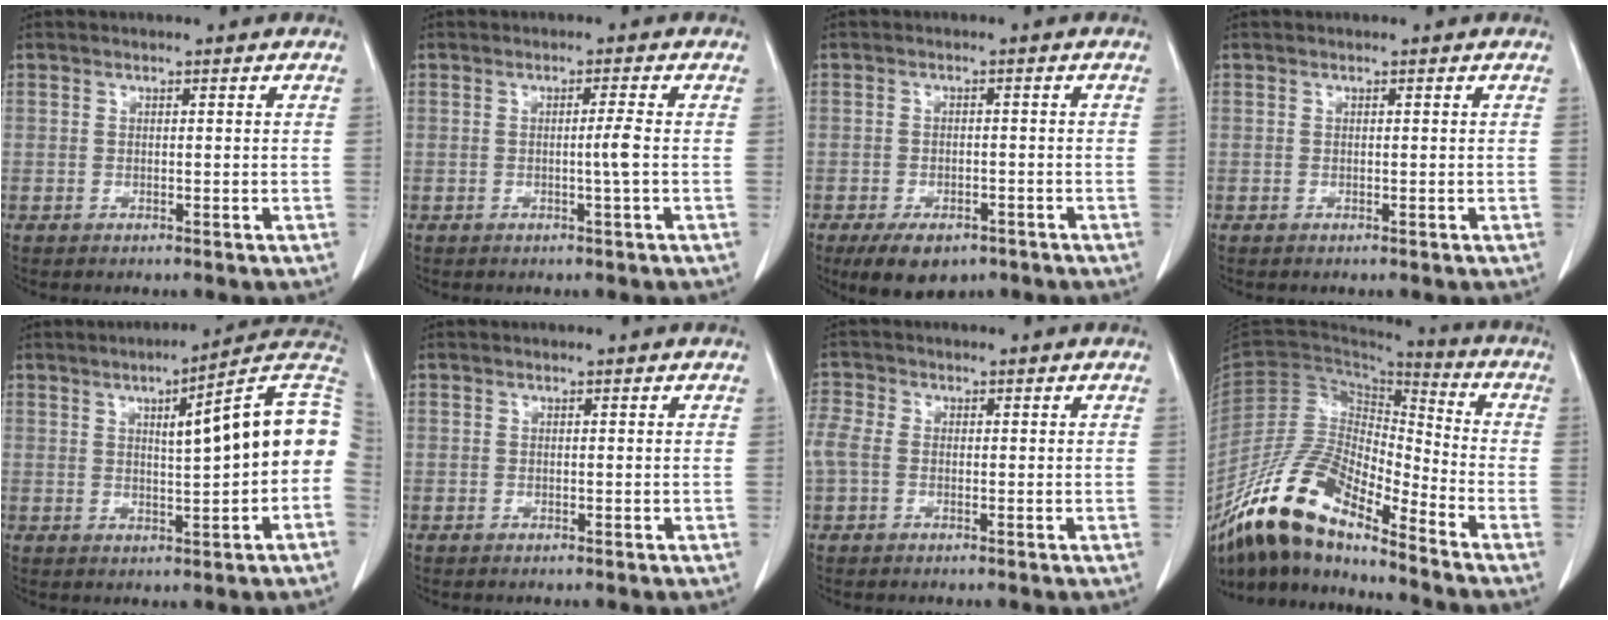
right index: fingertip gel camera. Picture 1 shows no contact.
{"total": 2.2, "force": [-0.4, -0.7, 2.0], "torque": [-0.033, -0.002, -0.007]}
{"total": 7.0, "force": [-4.8, 3.6, 3.6], "torque": [-0.057, -0.003, -0.070]}
{"total": 0.0}
{"total": 13.1, "force": [1.2, 1.2, 12.9], "torque": [-0.172, 0.030, 0.013]}
{"total": 0.0}
{"total": 4.7, "force": [-0.2, 3.4, 3.2], "torque": [-0.108, 0.019, -0.002]}
{"total": 16.4, "force": [-12.9, 3.8, 9.4], "torque": [-0.182, 0.012, -0.242]}